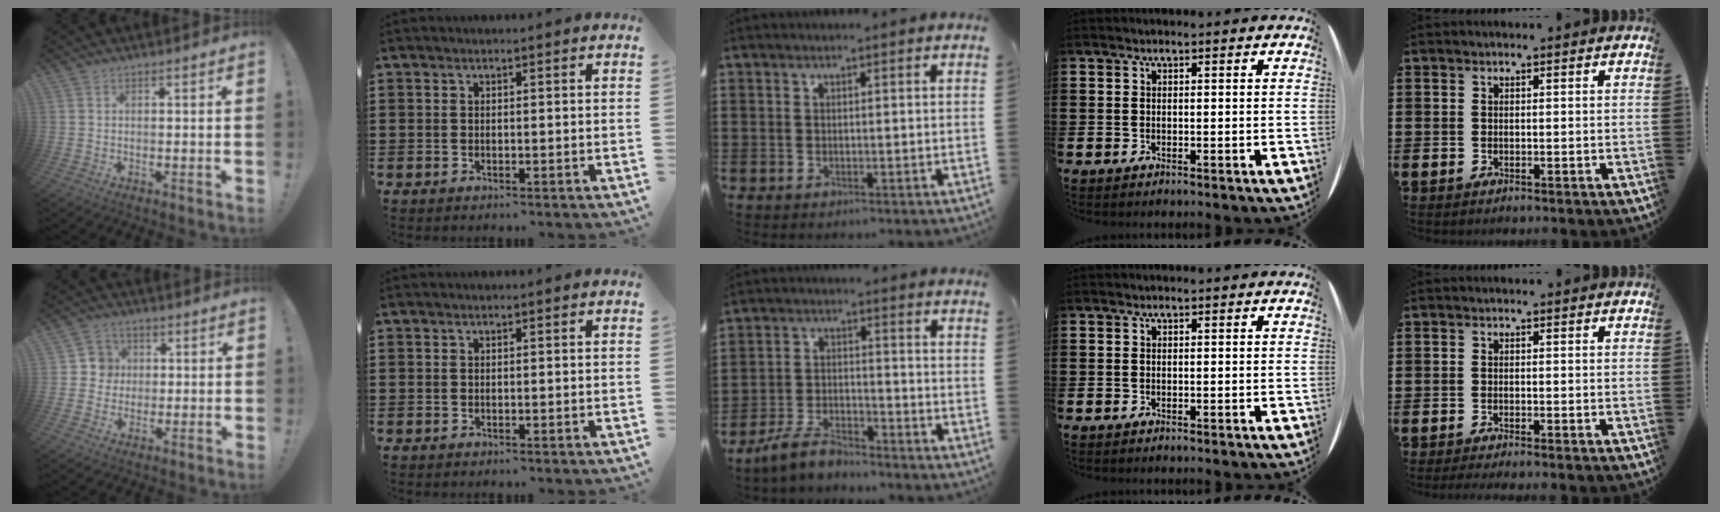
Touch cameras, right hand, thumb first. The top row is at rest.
{"thumb": {"total": 5.9, "force": [0.7, 5.8, 1.1], "torque": [-0.009, -0.002, 0.014]}, "middle": {"total": 5.5, "force": [-5.1, 1.2, 1.8], "torque": [-0.043, 0.005, -0.102]}, "little": {"total": 0.6, "force": [-0.5, -0.1, 0.4], "torque": [-0.005, -0.003, -0.010]}}